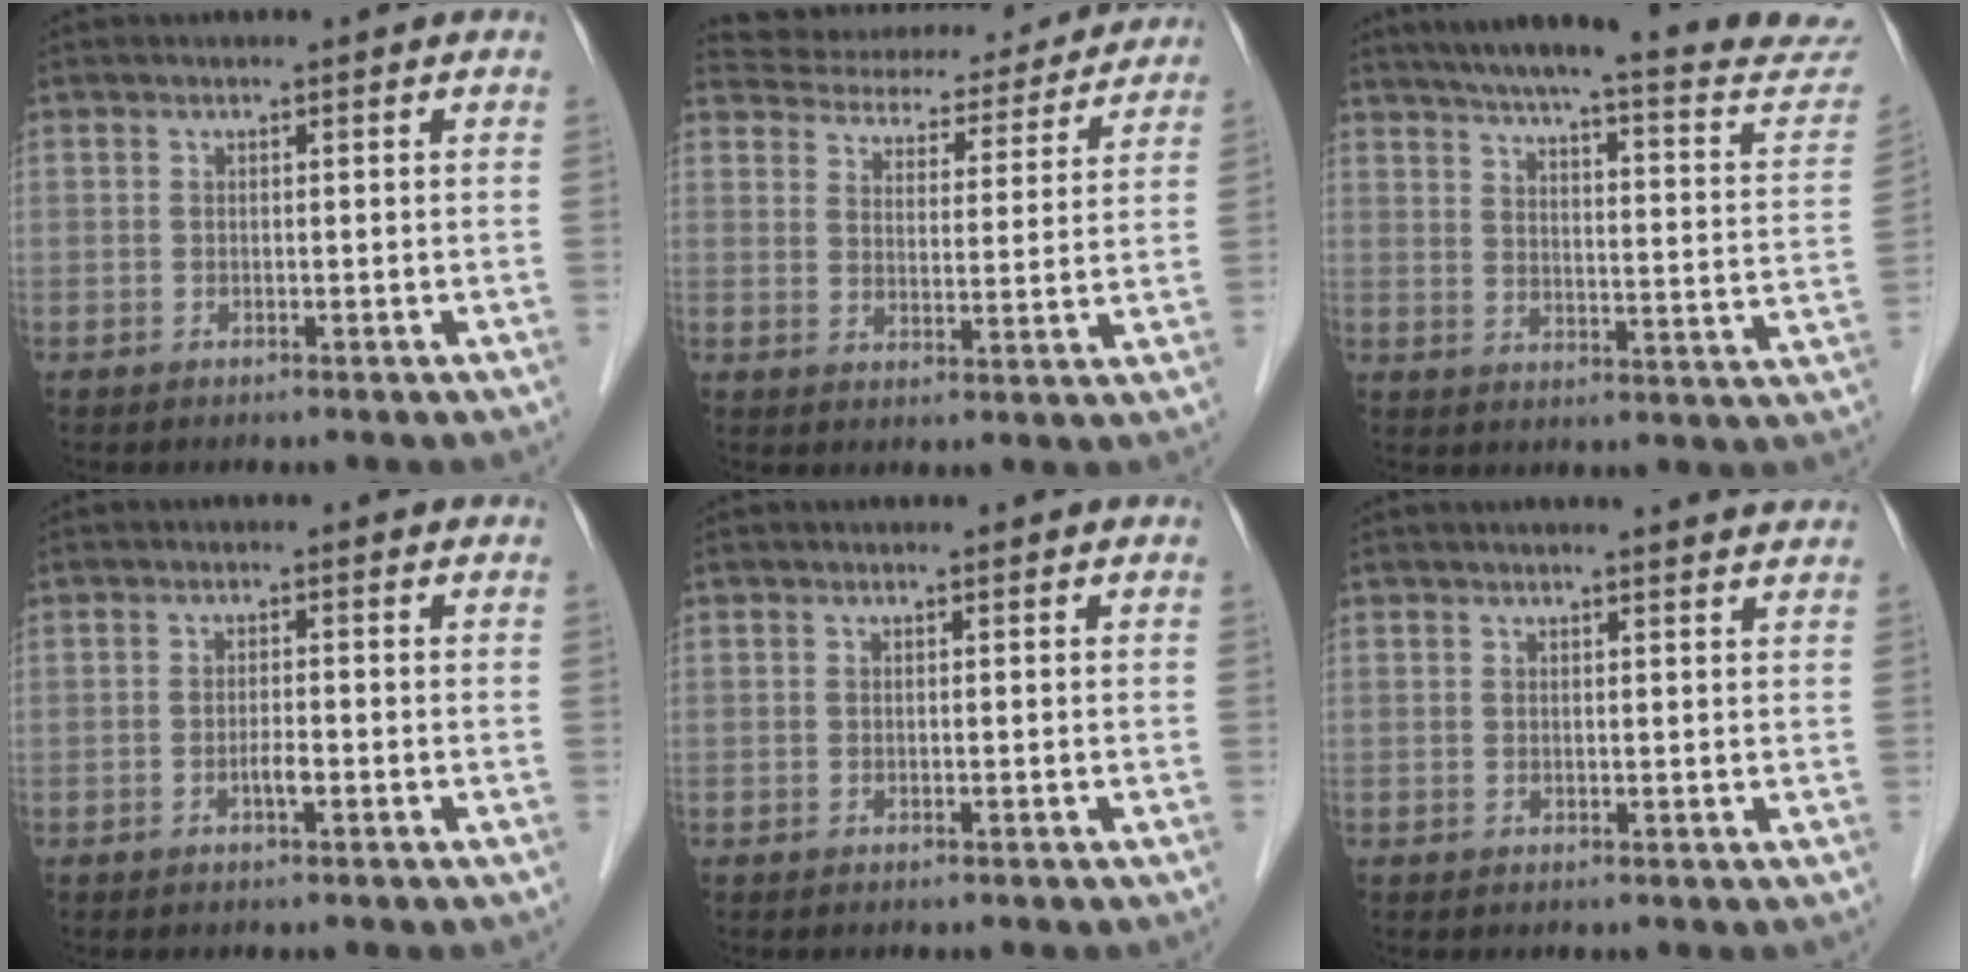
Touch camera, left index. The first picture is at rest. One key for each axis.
{"total": 19.9, "fx": 18.4, "fy": 5.9, "fz": 4.9, "tx": -0.077, "ty": 0.010, "tz": 0.234}
{"total": 26.5, "fx": 23.9, "fy": 2.1, "fz": 11.4, "tx": -0.166, "ty": -0.058, "tz": 0.293}
{"total": 1.5, "fx": -0.7, "fy": 0.2, "fz": 1.3, "tx": -0.024, "ty": 0.001, "tz": -0.013}
{"total": 0.0}
{"total": 5.3, "fx": 5.0, "fy": -0.2, "fz": 1.6, "tx": -0.020, "ty": 0.005, "tz": 0.043}